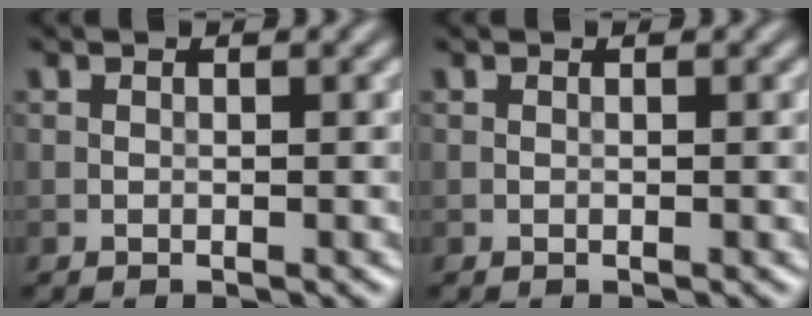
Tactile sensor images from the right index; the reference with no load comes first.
{"total": 0.0}